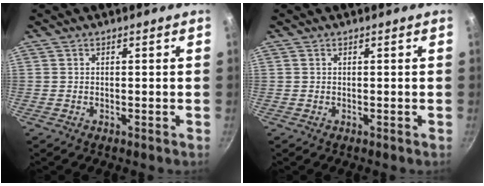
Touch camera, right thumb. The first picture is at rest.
{"total": 0.0}